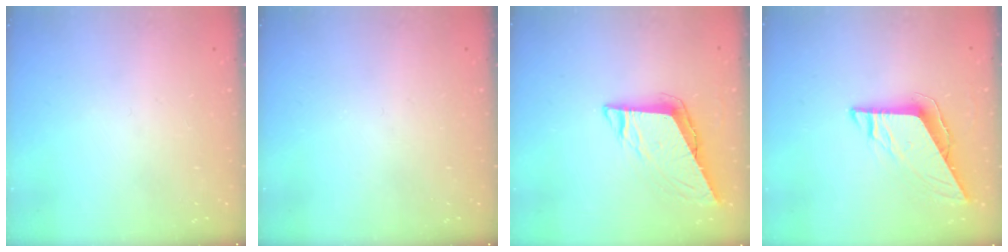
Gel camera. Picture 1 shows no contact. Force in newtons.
{"total": 0.0}
{"total": 7.7, "press": 7.7, "slide": 0.3}
{"total": 8.1, "press": 8.1, "slide": 0.3}